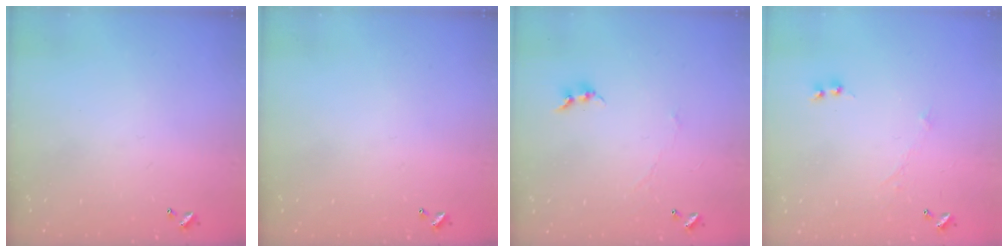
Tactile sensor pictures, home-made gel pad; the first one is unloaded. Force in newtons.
{"total": 0.0}
{"total": 0.7, "press": 0.4, "slide": 0.6}
{"total": 0.0}